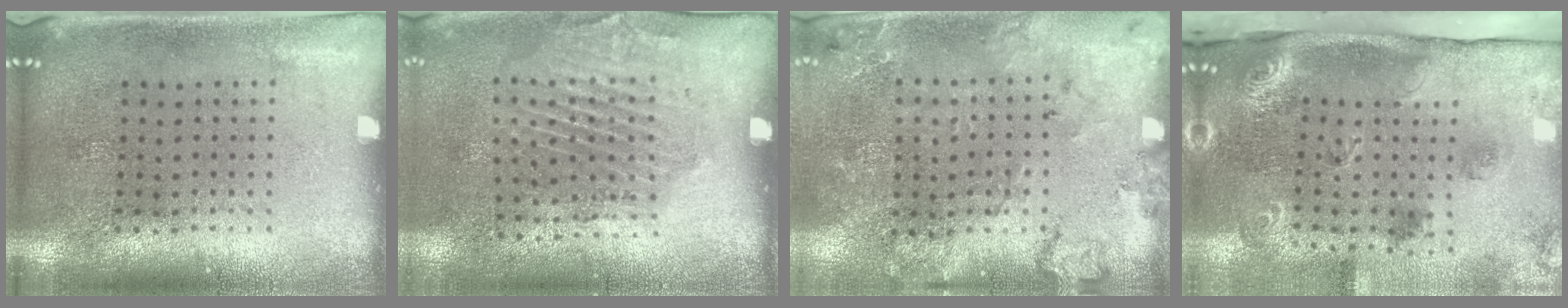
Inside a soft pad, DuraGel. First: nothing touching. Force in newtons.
{"total": 2.0, "press": 1.2, "slide": 1.6}
{"total": 1.8, "press": 1.7, "slide": 0.6}
{"total": 2.3, "press": 1.8, "slide": 1.5}